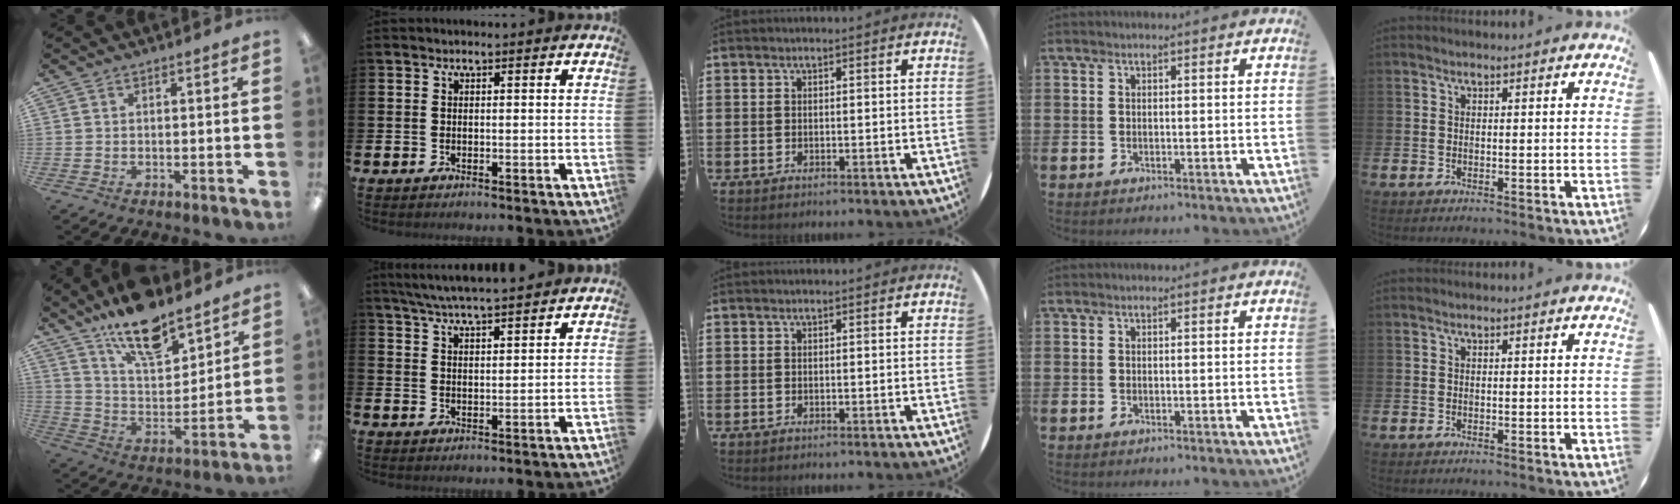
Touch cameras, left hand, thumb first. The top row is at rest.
{"thumb": {"total": 16.2, "force": [12.9, 5.7, 8.0], "torque": [-0.137, -0.078, 0.225]}, "index": {"total": 5.4, "force": [5.2, 0.0, 1.3], "torque": [-0.042, -0.021, 0.094]}}